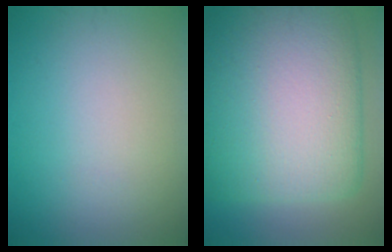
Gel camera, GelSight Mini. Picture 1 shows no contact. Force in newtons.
{"total": 16.5, "press": 16.5, "slide": 0.4}